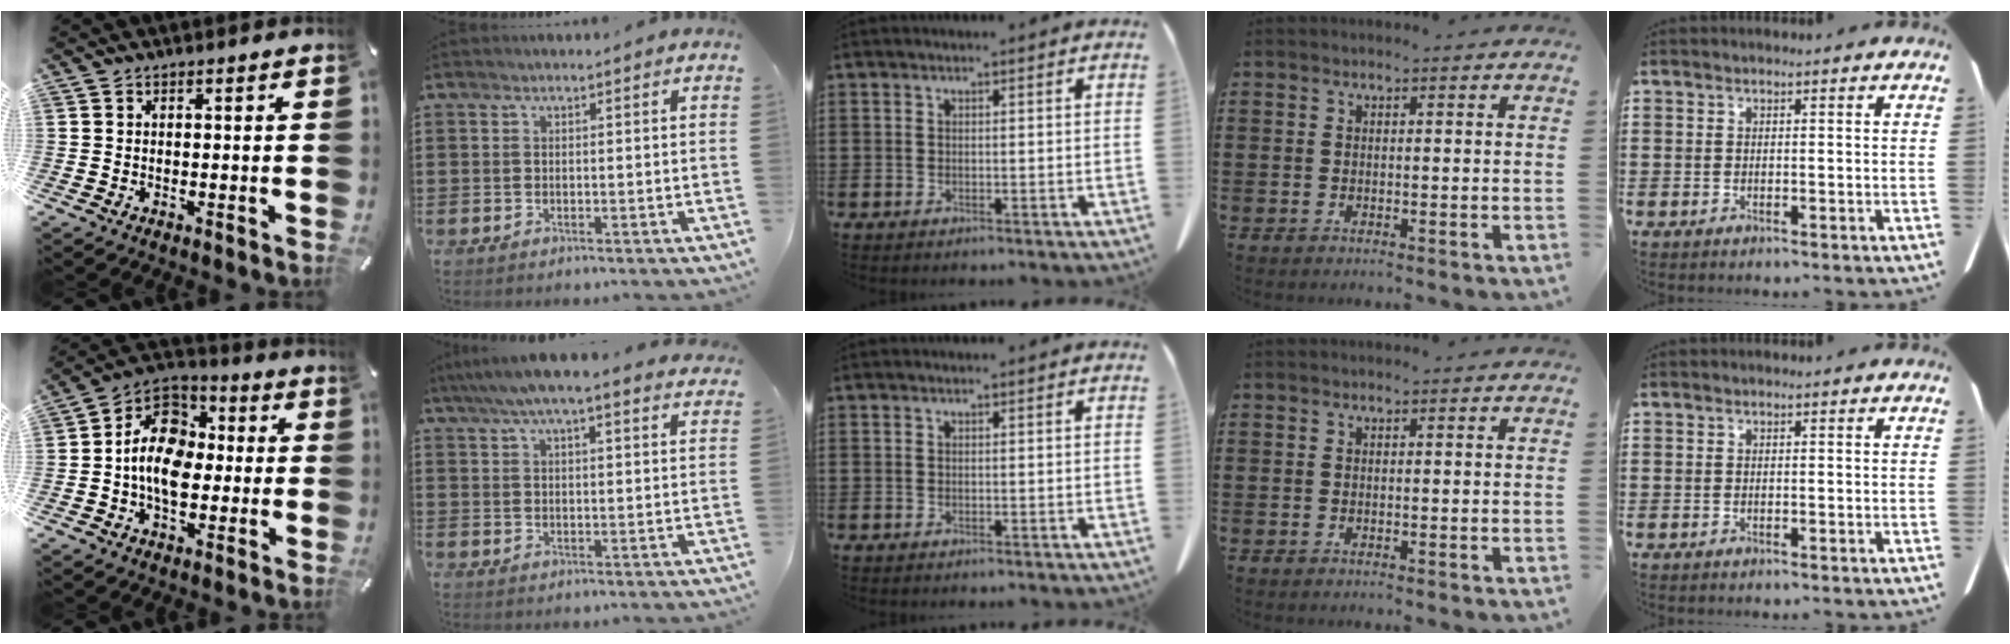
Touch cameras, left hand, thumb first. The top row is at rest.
{"thumb": {"total": 12.8, "force": [-2.0, 9.6, 8.3], "torque": [-0.163, 0.017, -0.039]}, "index": {"total": 5.8, "force": [5.0, 0.5, 3.0], "torque": [-0.071, -0.009, 0.087]}}